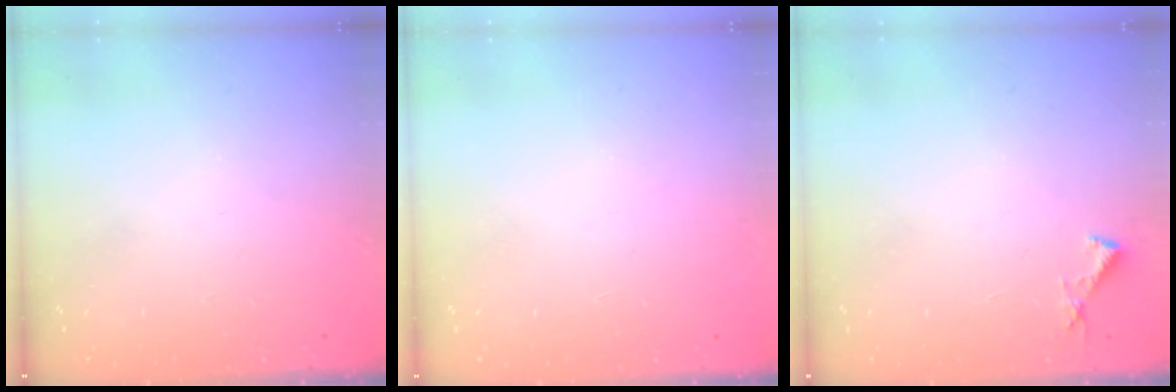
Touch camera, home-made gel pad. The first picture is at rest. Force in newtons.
{"total": 1.5, "press": 1.5, "slide": 0.1}
{"total": 3.8, "press": 3.8, "slide": 0.3}